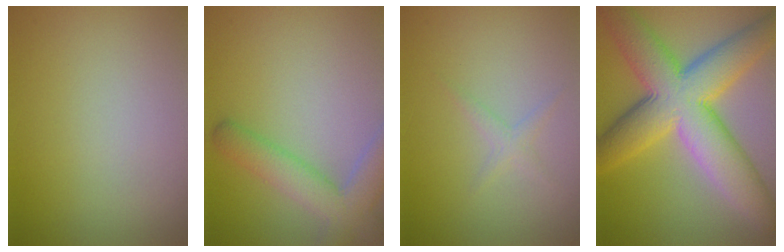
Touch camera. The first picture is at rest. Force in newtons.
{"total": 4.7, "press": 4.7, "slide": 0.3}
{"total": 1.1, "press": 1.1, "slide": 0.1}
{"total": 11.5, "press": 11.5, "slide": 0.5}